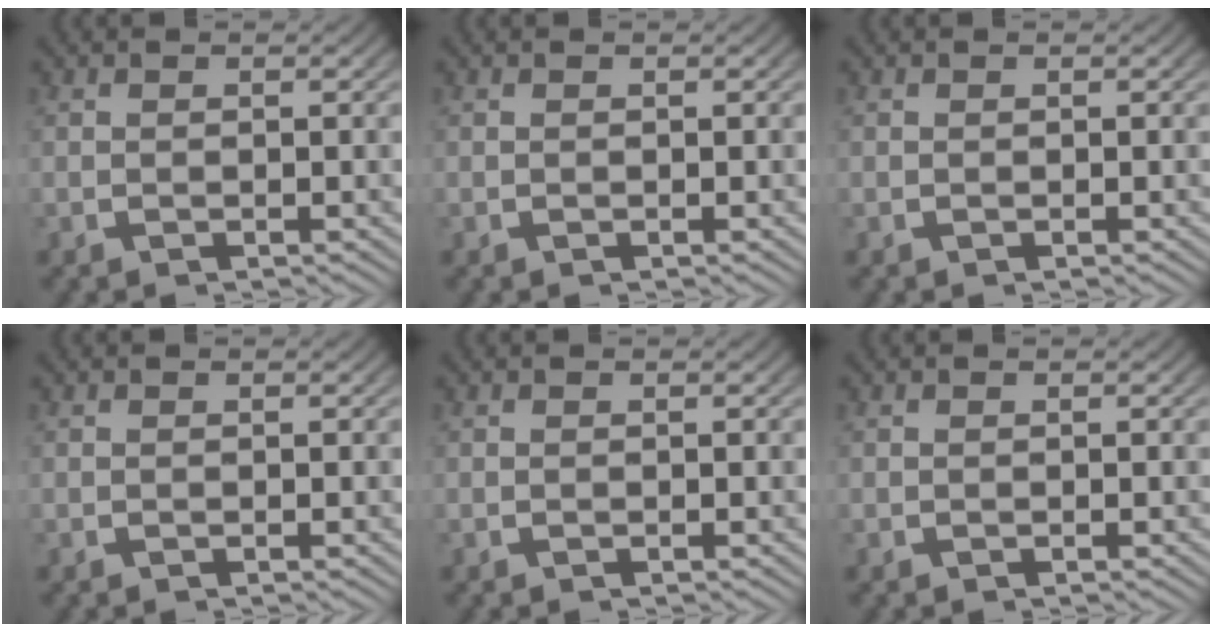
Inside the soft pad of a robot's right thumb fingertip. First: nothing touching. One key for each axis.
{"total": 0.0}
{"total": 0.0}
{"total": 0.0}
{"total": 0.0}
{"total": 0.0}